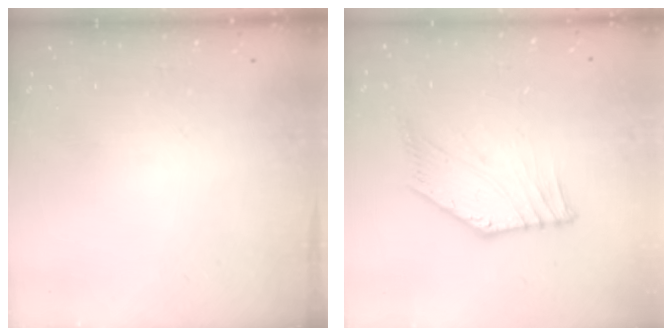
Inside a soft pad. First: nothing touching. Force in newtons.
{"total": 0.6, "press": 0.2, "slide": 0.6}